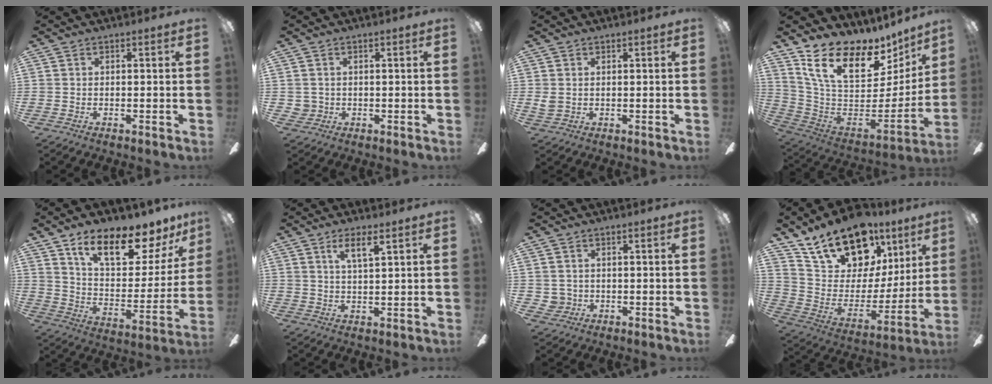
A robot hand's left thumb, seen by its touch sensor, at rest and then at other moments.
{"total": 2.2, "force": [0.4, 2.2, 0.2], "torque": [-0.008, 0.003, 0.009]}
{"total": 1.7, "force": [0.8, 1.3, 0.8], "torque": [-0.017, 0.003, 0.015]}
{"total": 19.5, "force": [12.3, 9.5, 11.7], "torque": [-0.197, -0.090, 0.221]}
{"total": 17.9, "force": [12.9, 6.2, 10.7], "torque": [-0.170, -0.087, 0.217]}
{"total": 5.1, "force": [3.0, 1.4, 3.9], "torque": [-0.068, -0.006, 0.049]}
{"total": 2.7, "force": [0.5, 2.6, 0.1], "torque": [-0.009, 0.005, 0.010]}
{"total": 20.3, "force": [15.4, 10.4, 8.0], "torque": [-0.144, -0.102, 0.281]}